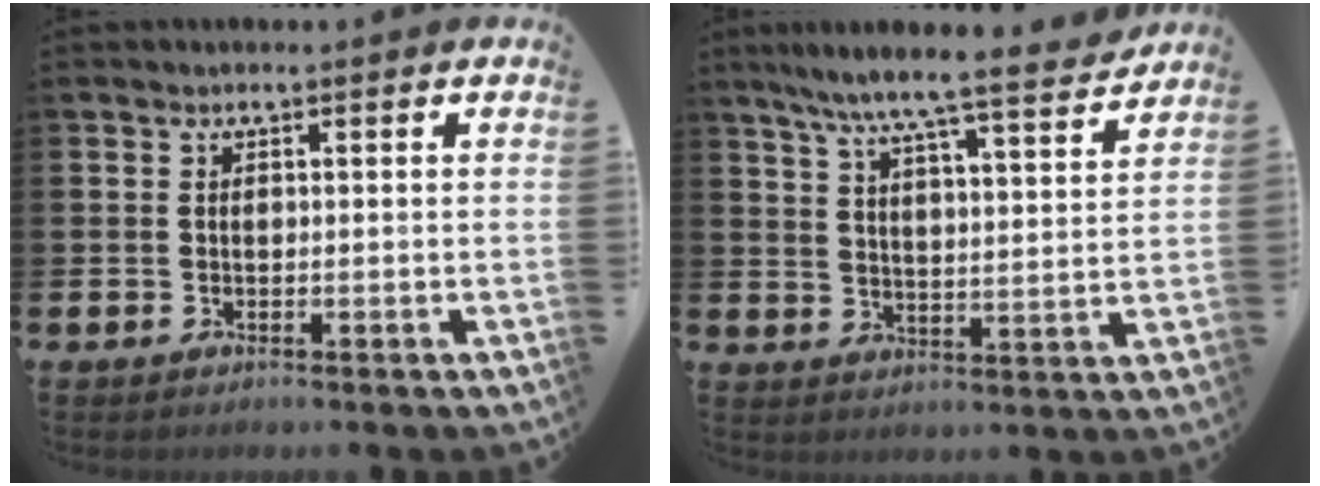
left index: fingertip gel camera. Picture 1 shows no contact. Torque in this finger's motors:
{"motor_torque": [0.81, -1.33, 0.93, 0.21]}